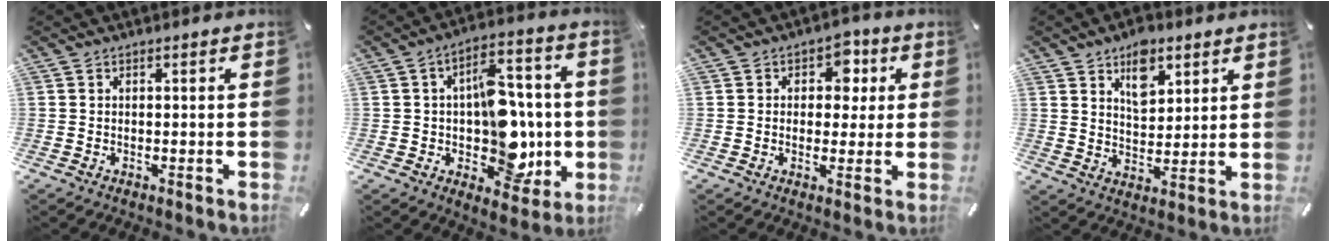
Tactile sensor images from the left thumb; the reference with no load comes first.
{"total": 16.2, "force": [-1.2, 11.3, 11.5], "torque": [-0.135, 0.002, -0.012]}
{"total": 6.5, "force": [1.3, 5.4, 3.3], "torque": [-0.028, 0.001, 0.014]}
{"total": 8.8, "force": [5.3, 5.3, 4.6], "torque": [-0.059, -0.020, 0.090]}